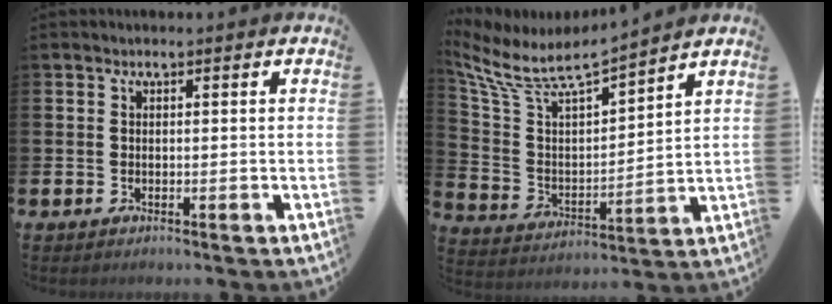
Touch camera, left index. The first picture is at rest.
{"total": 6.6, "force": [6.0, 1.5, 2.3], "torque": [-0.081, -0.047, 0.098]}